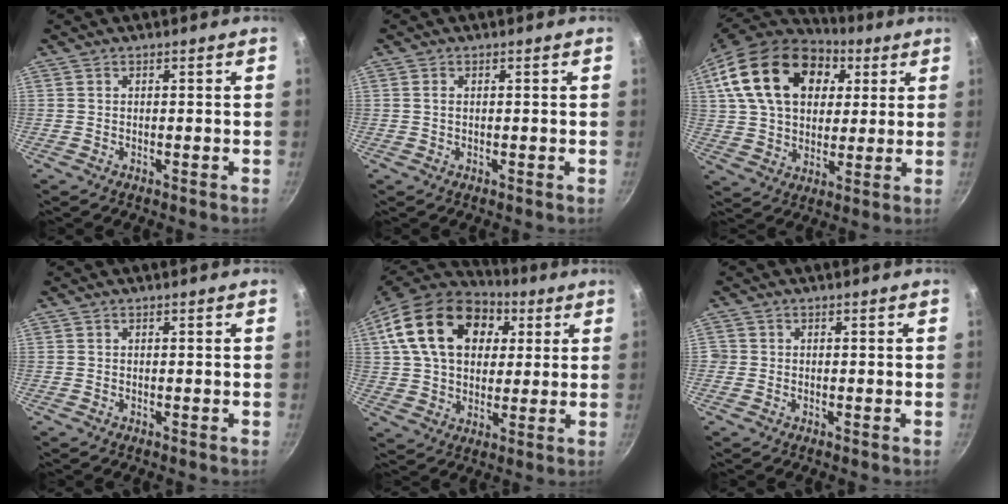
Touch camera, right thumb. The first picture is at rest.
{"total": 0.9, "force": [0.2, 0.5, 0.7], "torque": [-0.013, 0.002, 0.002]}
{"total": 23.4, "force": [8.6, 15.7, 15.0], "torque": [-0.247, -0.001, 0.145]}
{"total": 0.0}
{"total": 22.2, "force": [7.4, 15.2, 14.4], "torque": [-0.236, 0.007, 0.119]}
{"total": 0.8, "force": [-0.2, 0.8, 0.1], "torque": [0.001, 0.002, -0.005]}